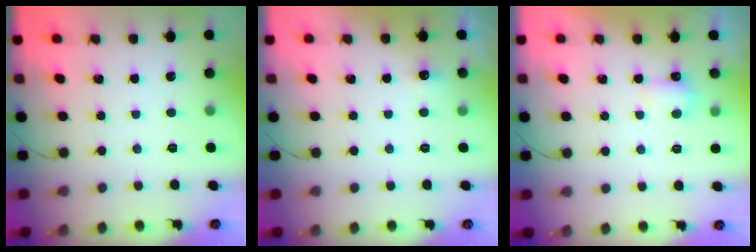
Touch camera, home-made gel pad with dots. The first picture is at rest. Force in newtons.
{"total": 9.3, "press": 3.6, "slide": 8.6}
{"total": 2.8, "press": 2.7, "slide": 0.6}